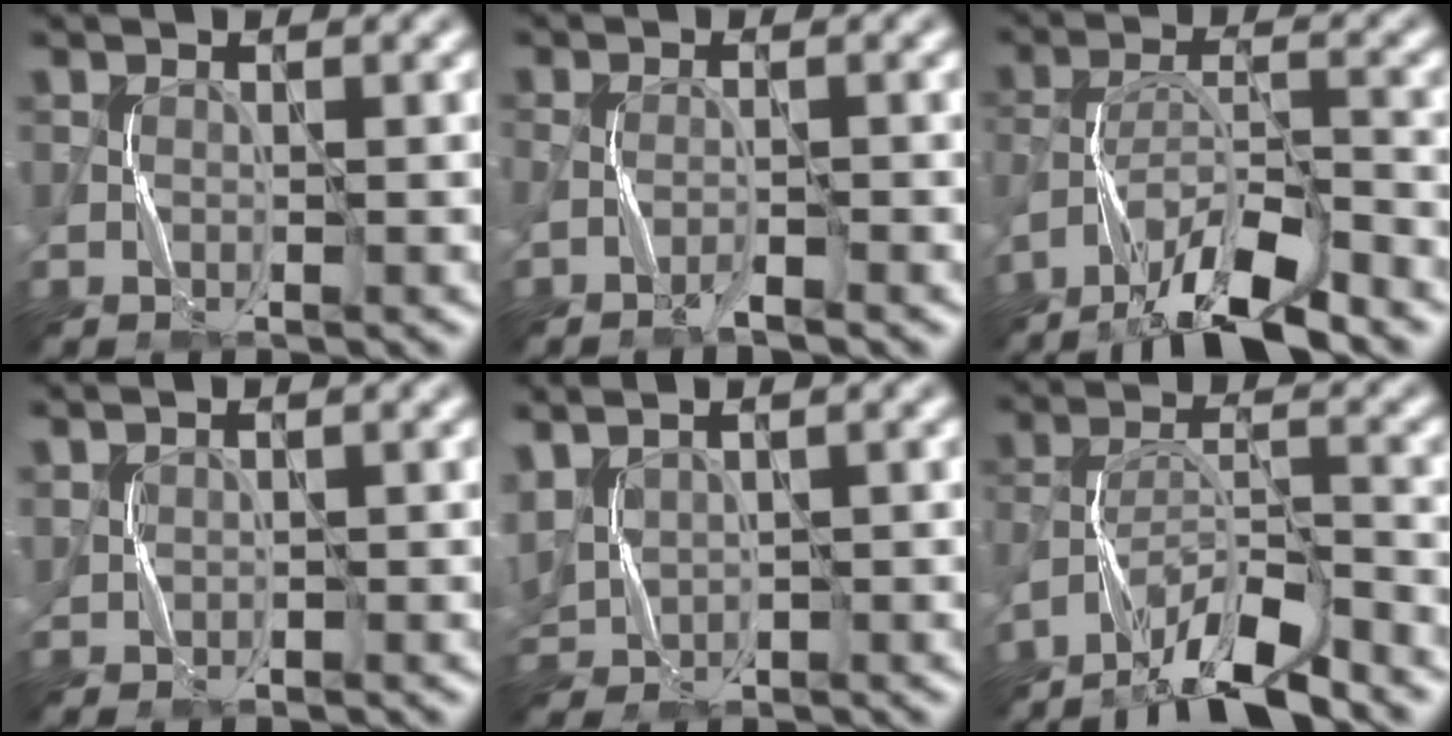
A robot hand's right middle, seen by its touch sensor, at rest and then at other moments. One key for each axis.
{"total": 1.4, "fx": -0.9, "fy": 0.1, "fz": 1.1, "tx": -0.024, "ty": 0.003, "tz": -0.024}
{"total": 9.4, "fx": -7.5, "fy": 1.9, "fz": 5.5, "tx": -0.099, "ty": 0.007, "tz": -0.136}
{"total": 1.0, "fx": 0.5, "fy": 0.6, "fz": 0.5, "tx": -0.009, "ty": 0.004, "tz": 0.012}
{"total": 3.7, "fx": 1.2, "fy": 2.4, "fz": 2.6, "tx": -0.070, "ty": 0.007, "tz": 0.028}
{"total": 7.9, "fx": -6.5, "fy": 1.3, "fz": 4.4, "tx": -0.075, "ty": 0.005, "tz": -0.121}